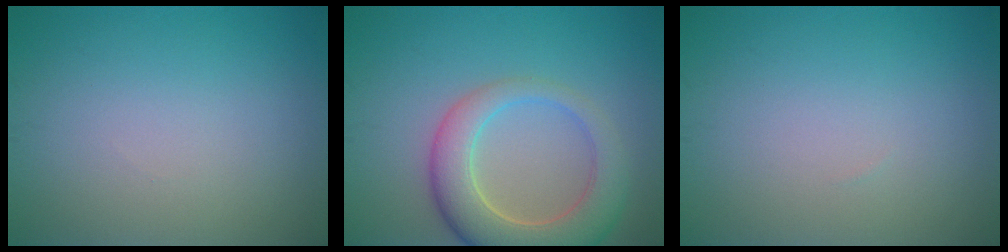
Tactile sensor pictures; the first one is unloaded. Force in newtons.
{"total": 6.8, "press": 6.8, "slide": 0.7}
{"total": 0.0}